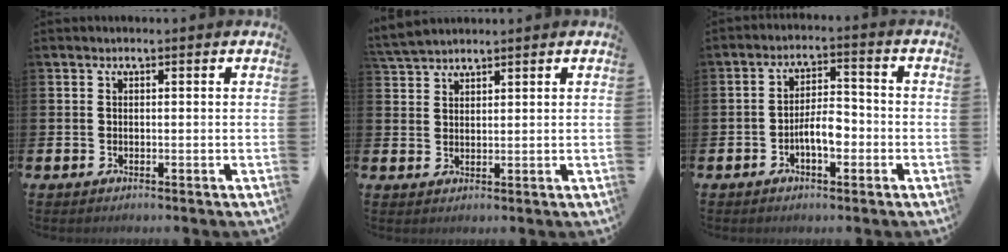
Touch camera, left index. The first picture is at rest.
{"total": 3.4, "force": [3.3, 0.5, 0.3], "torque": [-0.015, -0.009, 0.063]}
{"total": 4.5, "force": [-1.7, 1.9, 3.7], "torque": [-0.061, 0.011, -0.034]}